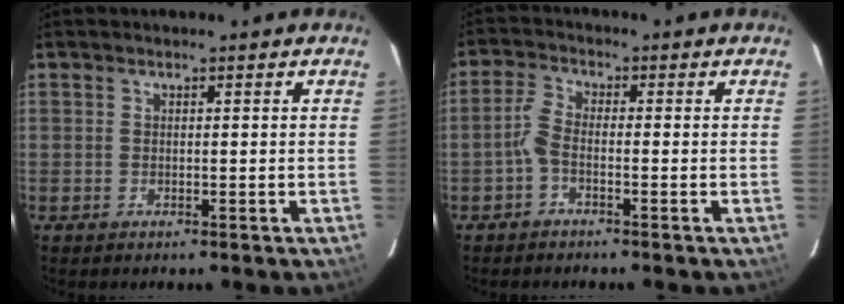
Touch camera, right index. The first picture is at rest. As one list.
[{"total": 2.8, "force": [-1.5, 0.9, 2.2], "torque": [-0.060, 0.009, -0.035]}]